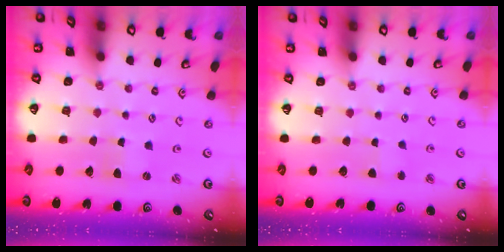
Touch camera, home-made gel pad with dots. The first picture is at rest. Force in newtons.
{"total": 2.2, "press": 2.2, "slide": 0.2}